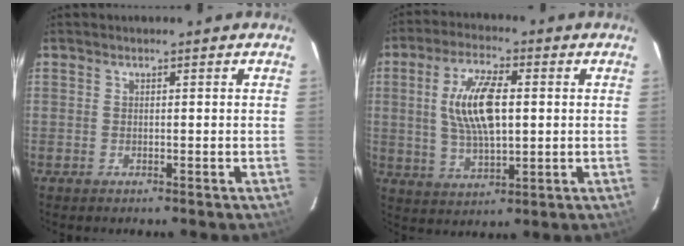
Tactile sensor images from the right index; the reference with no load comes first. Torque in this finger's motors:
{"motor_torque": [0.97, 0.44, 0.64, 0.21]}